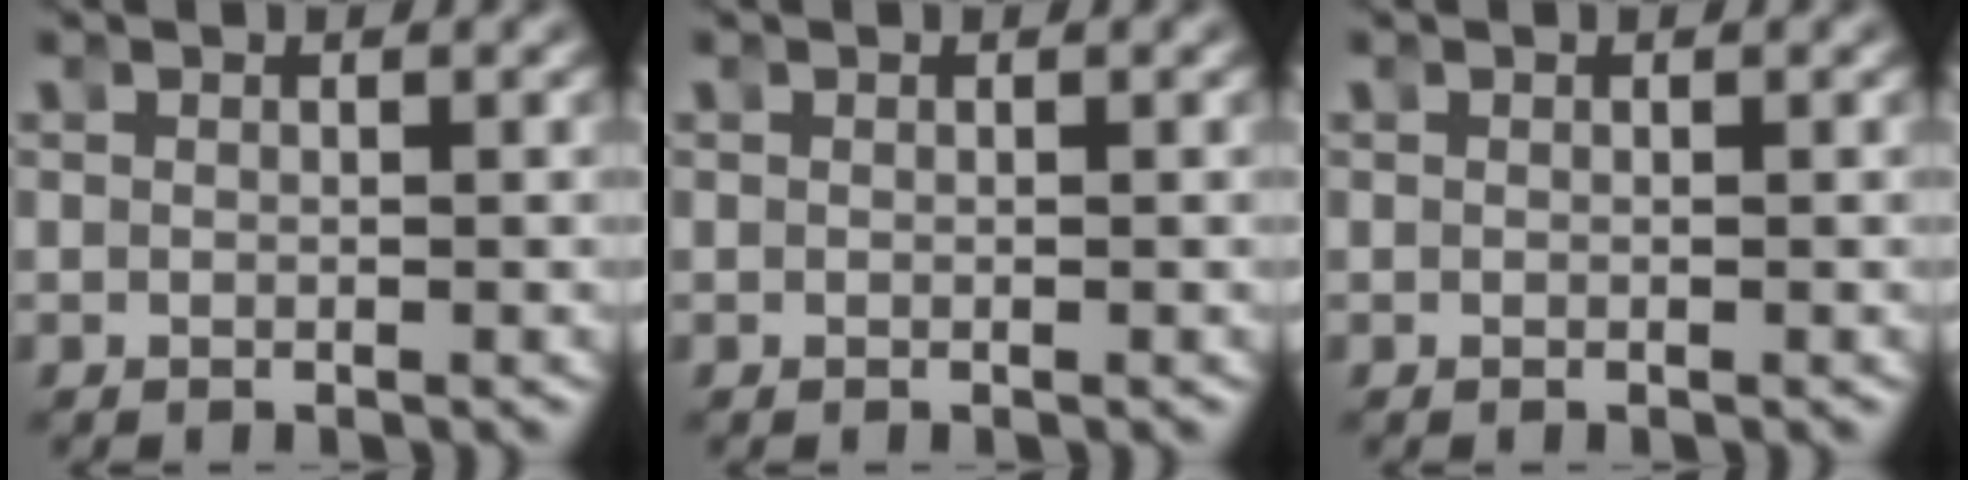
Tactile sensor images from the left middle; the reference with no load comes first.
{"total": 0.0}
{"total": 0.0}